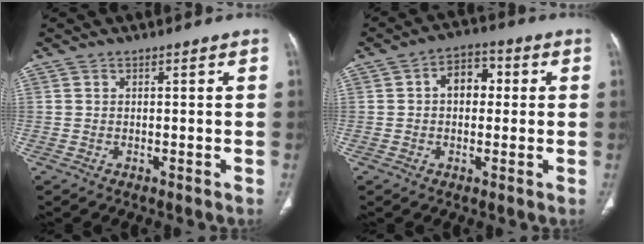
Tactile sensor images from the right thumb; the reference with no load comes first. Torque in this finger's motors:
{"motor_torque": [0.21, 1.58, 0.73, -0.44, 0.00]}